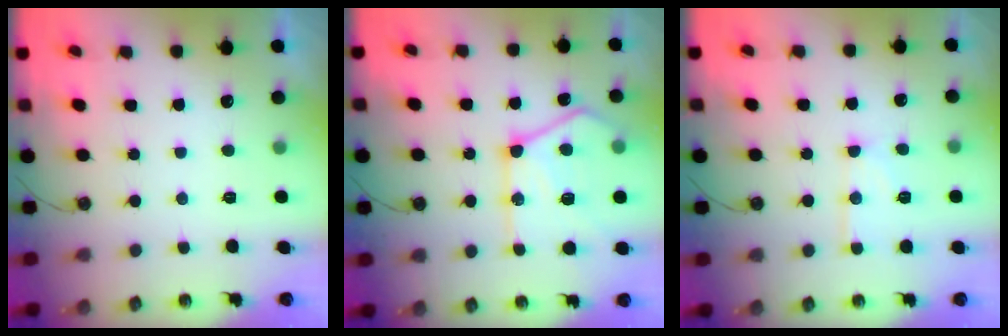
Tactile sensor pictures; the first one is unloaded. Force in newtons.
{"total": 20.6, "press": 20.5, "slide": 2.2}
{"total": 10.7, "press": 10.6, "slide": 0.9}